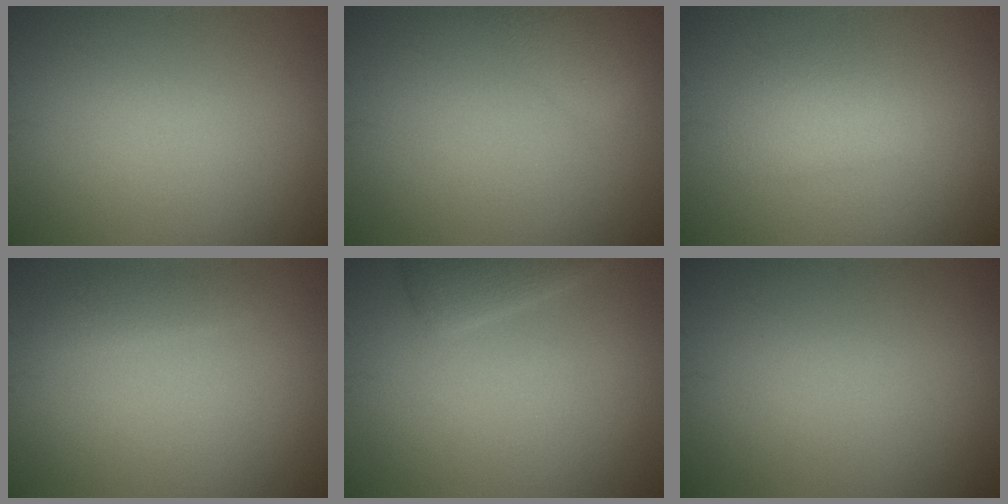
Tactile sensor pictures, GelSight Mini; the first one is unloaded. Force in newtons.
{"total": 2.5, "press": 2.5, "slide": 0.2}
{"total": 2.4, "press": 2.4, "slide": 0.1}
{"total": 1.4, "press": 1.4, "slide": 0.0}
{"total": 2.0, "press": 2.0, "slide": 0.2}
{"total": 0.0}